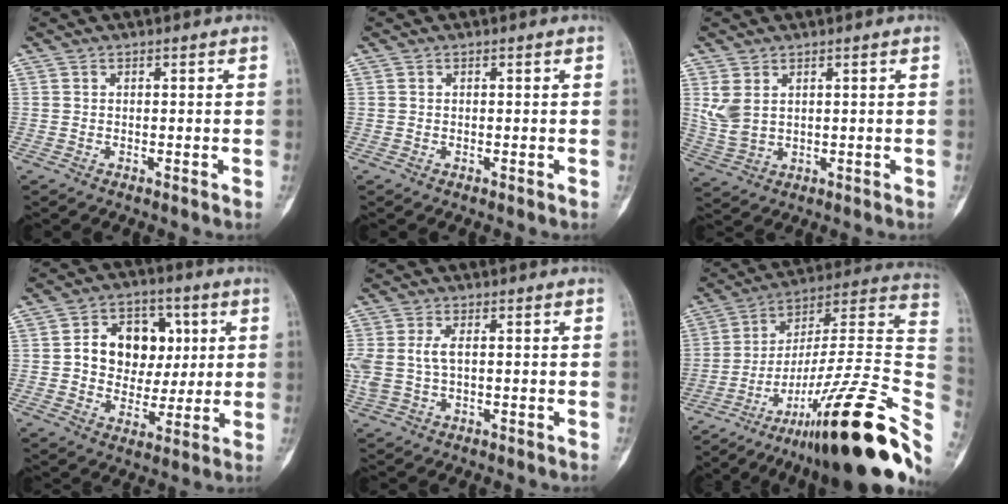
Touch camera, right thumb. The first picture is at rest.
{"total": 0.0}
{"total": 5.2, "force": [1.9, 3.2, 3.6], "torque": [-0.081, -0.007, 0.052]}
{"total": 13.5, "force": [2.4, 10.6, 8.0], "torque": [-0.072, 0.009, 0.043]}
{"total": 5.7, "force": [0.5, 3.1, 4.7], "torque": [-0.129, 0.010, 0.013]}
{"total": 30.8, "force": [-15.0, 5.5, 26.3], "torque": [-0.314, 0.072, -0.236]}